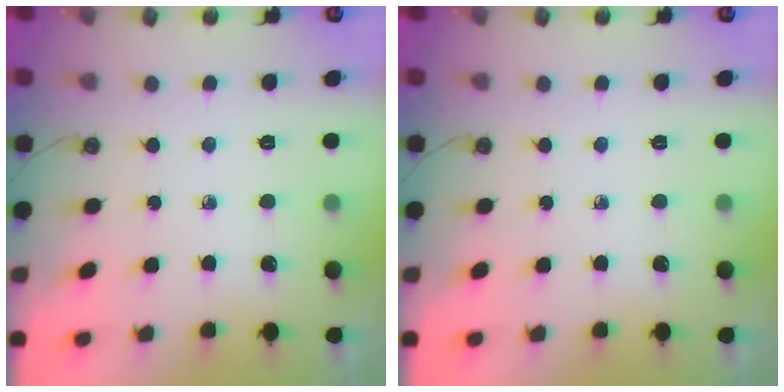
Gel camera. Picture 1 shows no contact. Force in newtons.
{"total": 0.0}